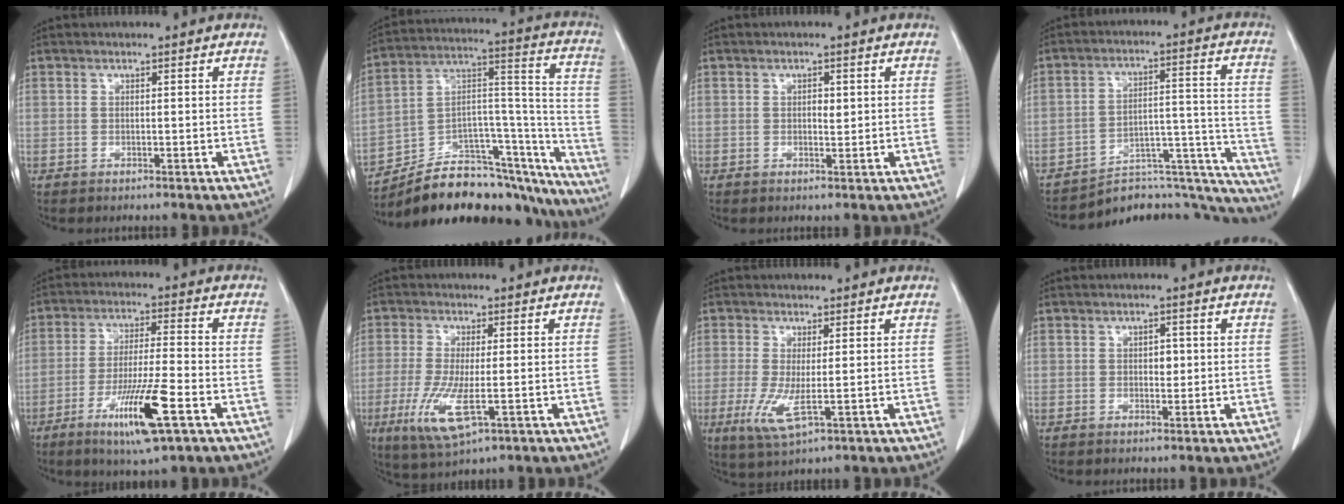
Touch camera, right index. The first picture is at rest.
{"total": 27.7, "force": [-23.7, 9.1, 11.2], "torque": [-0.132, 0.041, -0.346]}
{"total": 1.4, "force": [0.2, 0.8, 1.1], "torque": [-0.017, 0.000, 0.004]}
{"total": 18.7, "force": [-17.6, 5.6, 3.1], "torque": [0.008, 0.084, -0.228]}
{"total": 11.5, "force": [-5.3, 0.4, 10.2], "torque": [-0.184, -0.022, -0.092]}
{"total": 8.3, "force": [-2.6, 1.8, 7.7], "torque": [-0.163, -0.025, -0.044]}
{"total": 5.3, "force": [-1.0, 0.9, 5.1], "torque": [-0.112, -0.018, -0.016]}
{"total": 1.7, "force": [0.1, 1.1, 1.3], "torque": [-0.016, 0.001, 0.003]}